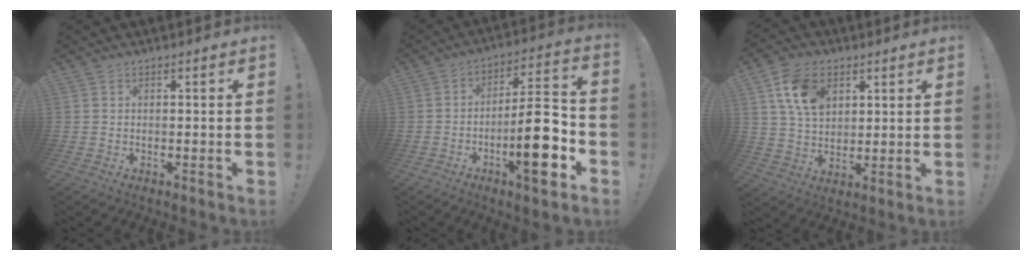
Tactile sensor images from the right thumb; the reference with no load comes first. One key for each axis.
{"total": 16.9, "fx": -5.9, "fy": 4.7, "fz": 15.2, "tx": -0.230, "ty": 0.030, "tz": -0.092}
{"total": 12.5, "fx": 5.3, "fy": 8.5, "fz": 7.4, "tx": -0.114, "ty": -0.006, "tz": 0.103}